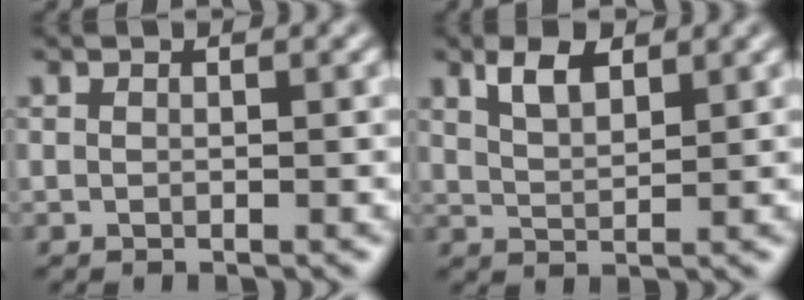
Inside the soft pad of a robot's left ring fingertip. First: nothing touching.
{"total": 3.1, "force": [2.0, 1.2, 2.0], "torque": [-0.040, 0.001, 0.040]}